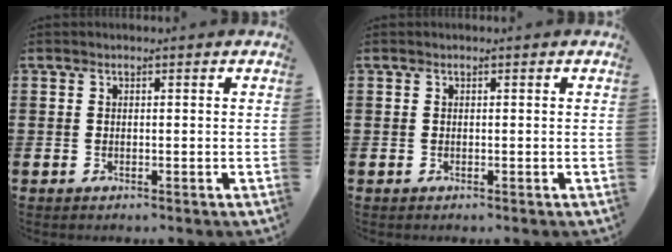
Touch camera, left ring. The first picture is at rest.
{"total": 0.0}